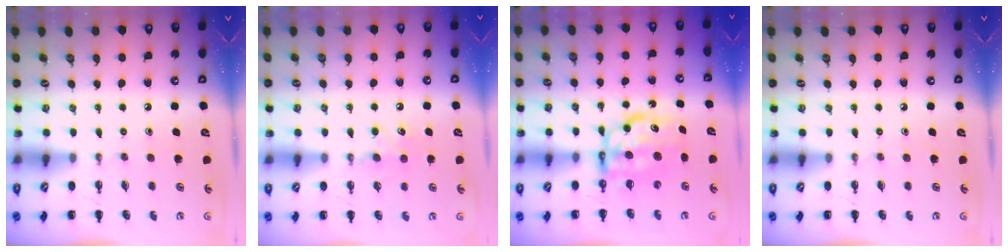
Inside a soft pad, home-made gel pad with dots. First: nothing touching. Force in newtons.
{"total": 6.1, "press": 5.9, "slide": 1.7}
{"total": 7.5, "press": 7.3, "slide": 1.4}
{"total": 0.0}